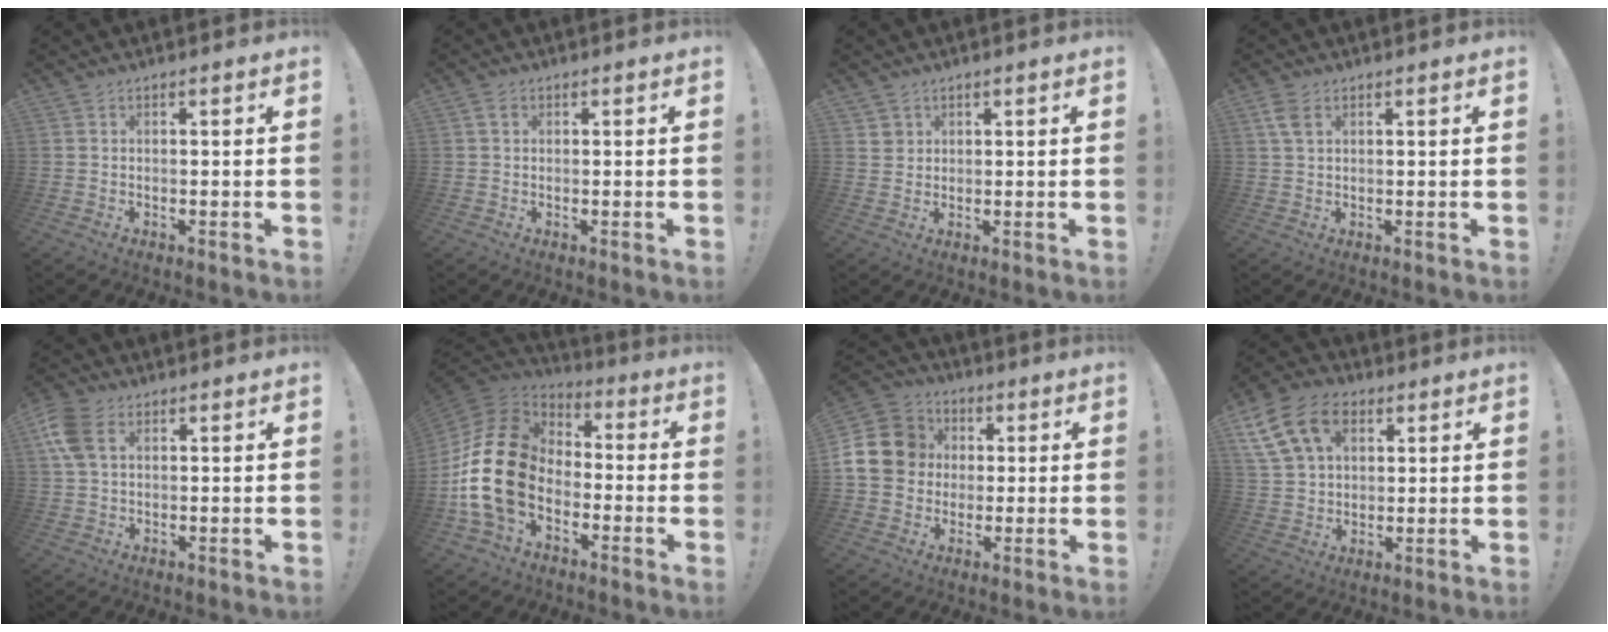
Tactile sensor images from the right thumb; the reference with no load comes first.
{"total": 1.9, "force": [0.8, 1.4, 1.1], "torque": [-0.017, 0.003, 0.014]}
{"total": 2.7, "force": [1.8, 2.0, 0.4], "torque": [0.000, -0.011, 0.031]}
{"total": 4.3, "force": [2.1, 2.4, 2.9], "torque": [-0.059, 0.001, 0.042]}
{"total": 8.4, "force": [2.9, 5.5, 5.7], "torque": [-0.129, 0.005, 0.058]}
{"total": 21.1, "force": [-3.7, 14.8, 14.5], "torque": [-0.287, 0.030, -0.058]}
{"total": 16.1, "force": [1.6, 14.2, 7.3], "torque": [-0.128, 0.007, 0.038]}
{"total": 16.9, "force": [7.1, 11.9, 9.7], "torque": [-0.173, -0.024, 0.135]}